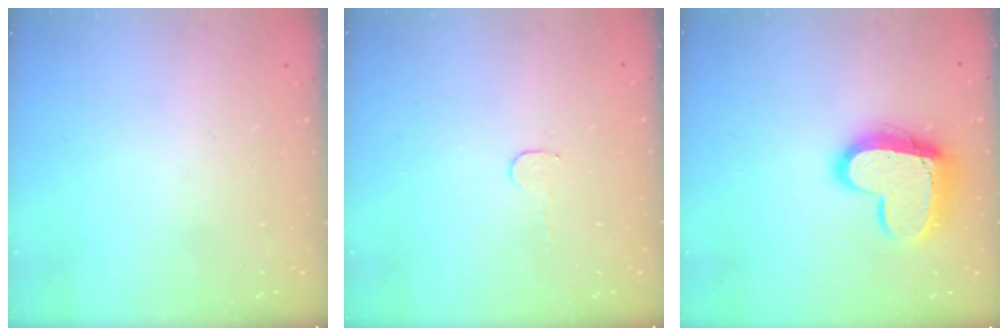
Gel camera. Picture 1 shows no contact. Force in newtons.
{"total": 2.8, "press": 2.8, "slide": 0.2}
{"total": 16.6, "press": 16.5, "slide": 1.4}